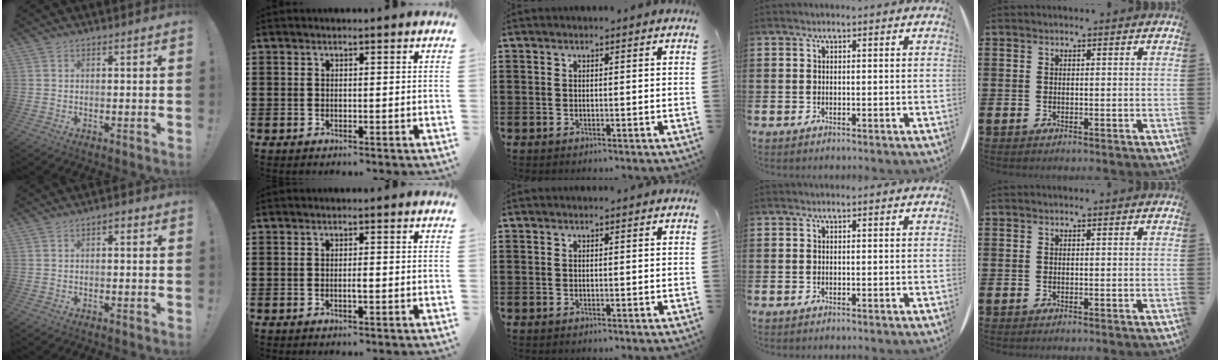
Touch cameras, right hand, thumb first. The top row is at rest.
{"thumb": {"total": 1.5, "force": [-1.0, 0.9, 0.6], "torque": [-0.013, 0.008, -0.019]}, "index": {"total": 1.1, "force": [-0.3, 0.2, 1.1], "torque": [-0.021, -0.001, -0.005]}}